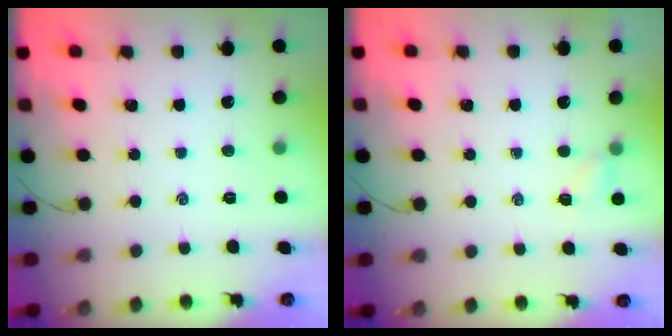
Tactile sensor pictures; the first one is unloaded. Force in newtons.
{"total": 2.5, "press": 2.3, "slide": 0.9}